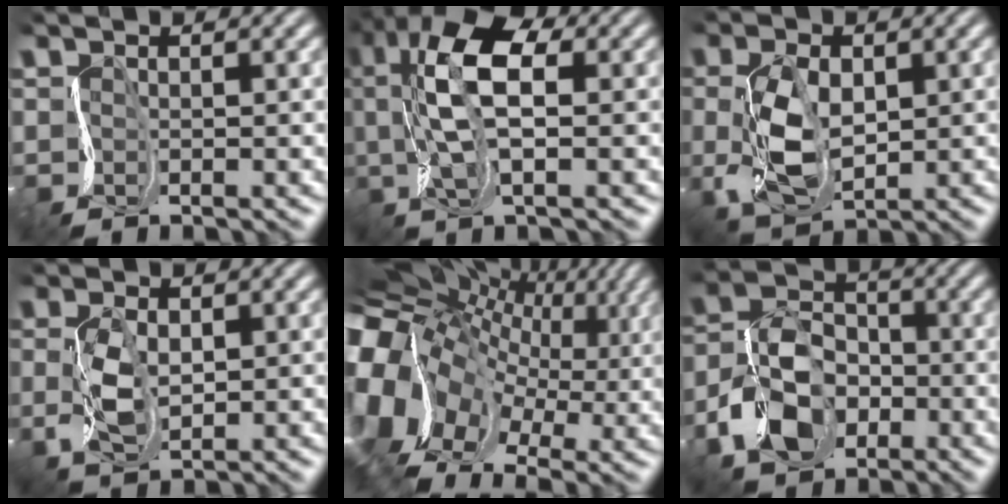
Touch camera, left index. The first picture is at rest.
{"total": 8.3, "force": [2.2, 3.3, 7.3], "torque": [-0.156, 0.021, 0.033]}
{"total": 4.2, "force": [0.7, 2.8, 3.0], "torque": [-0.091, 0.006, 0.014]}
{"total": 2.0, "force": [0.6, 1.3, 1.4], "torque": [-0.059, 0.005, 0.010]}
{"total": 15.8, "force": [0.5, 12.3, 9.8], "torque": [-0.206, 0.010, 0.028]}
{"total": 5.7, "force": [-2.7, 4.3, 2.7], "torque": [-0.068, 0.015, -0.064]}